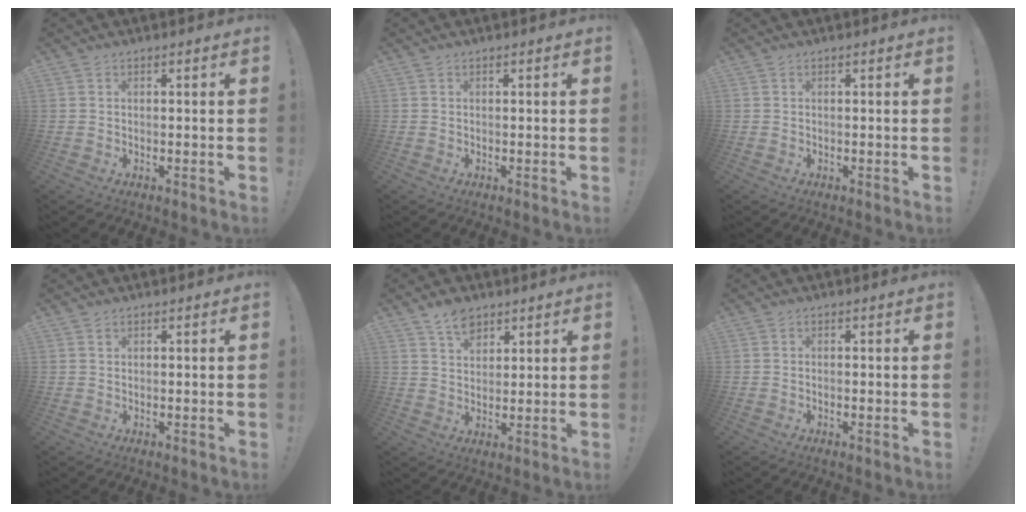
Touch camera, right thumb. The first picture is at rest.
{"total": 0.0}
{"total": 0.0}
{"total": 0.8, "force": [0.5, 0.6, 0.3], "torque": [-0.006, 0.001, 0.011]}
{"total": 6.8, "force": [4.8, 3.9, 2.8], "torque": [-0.048, -0.020, 0.090]}
{"total": 0.7, "force": [-0.5, -0.1, 0.5], "torque": [-0.009, 0.000, -0.009]}